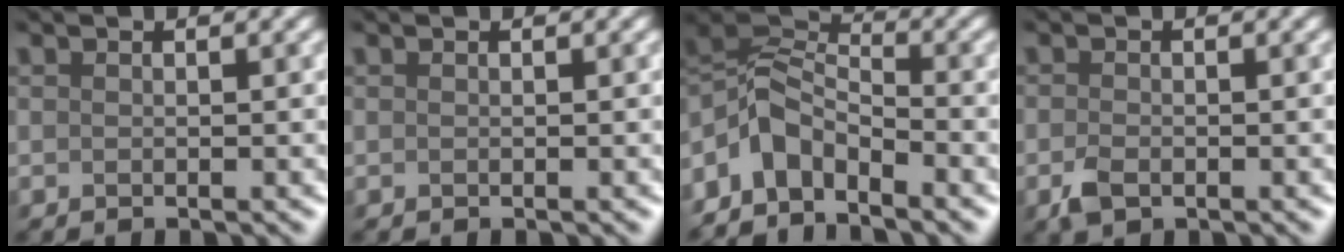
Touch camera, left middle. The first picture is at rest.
{"total": 0.0}
{"total": 5.1, "force": [-3.2, 2.9, 2.7], "torque": [-0.055, 0.007, -0.076]}
{"total": 1.4, "force": [-0.8, 0.9, 0.7], "torque": [-0.025, -0.005, -0.021]}